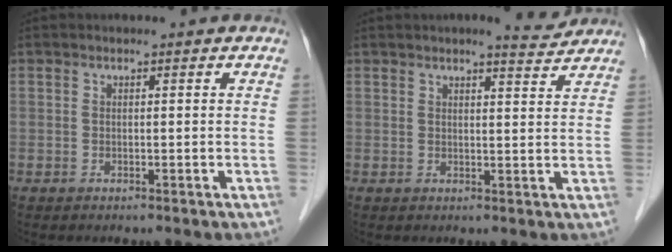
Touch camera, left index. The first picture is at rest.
{"total": 3.5, "force": [3.3, 0.2, 1.0], "torque": [-0.022, -0.008, 0.038]}